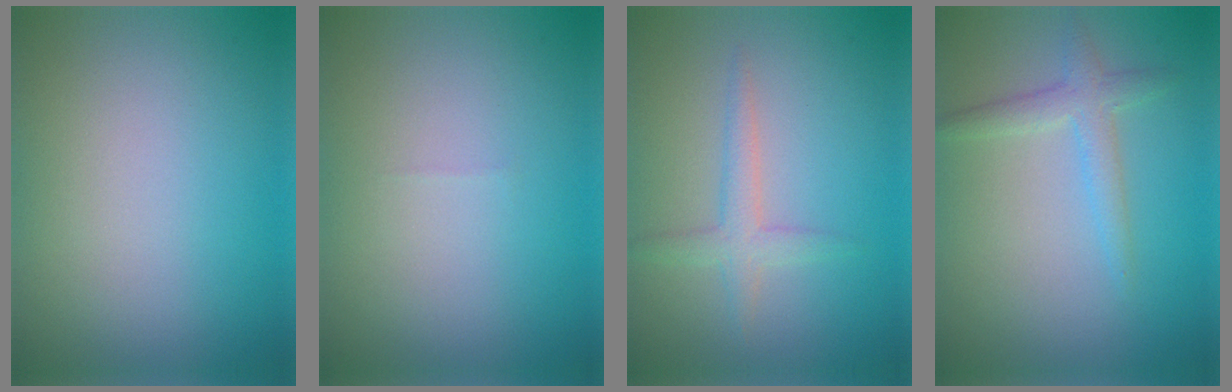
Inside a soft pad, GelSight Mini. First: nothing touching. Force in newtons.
{"total": 0.0}
{"total": 2.2, "press": 2.2, "slide": 0.1}
{"total": 2.3, "press": 2.3, "slide": 0.1}